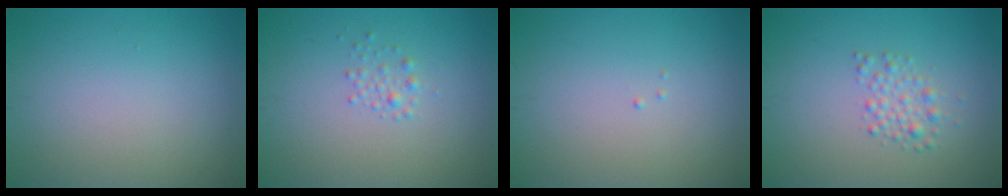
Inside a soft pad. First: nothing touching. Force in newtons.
{"total": 1.1, "press": 1.1, "slide": 0.1}
{"total": 0.0}
{"total": 1.9, "press": 1.8, "slide": 0.1}